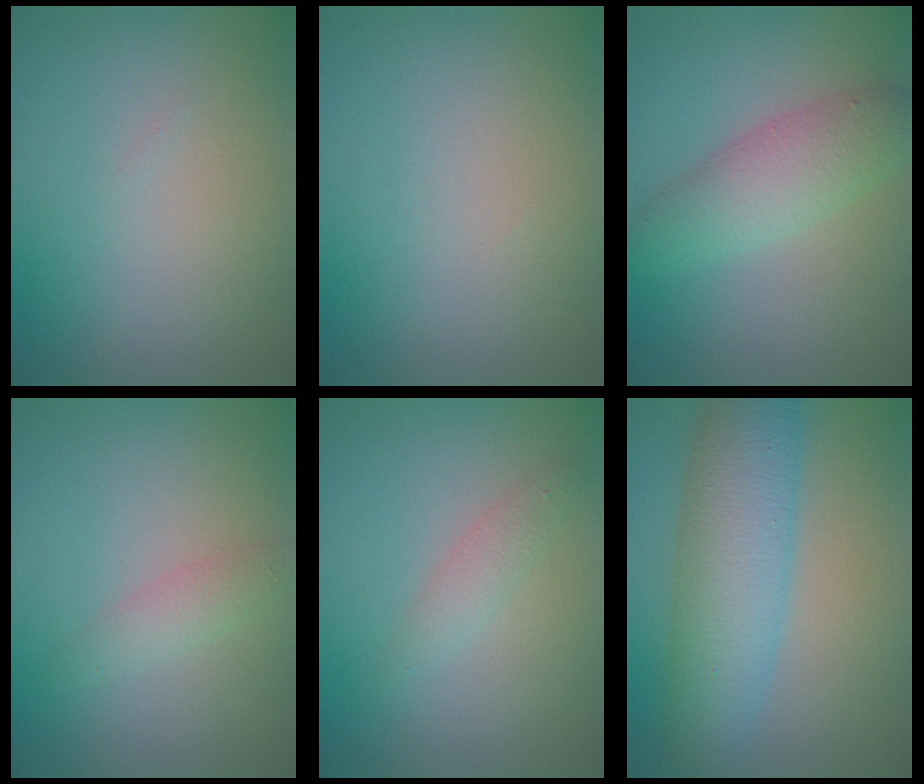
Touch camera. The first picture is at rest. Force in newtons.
{"total": 0.0}
{"total": 4.6, "press": 4.6, "slide": 0.1}
{"total": 1.7, "press": 1.7, "slide": 0.1}
{"total": 1.6, "press": 1.6, "slide": 0.0}
{"total": 7.8, "press": 7.8, "slide": 0.1}